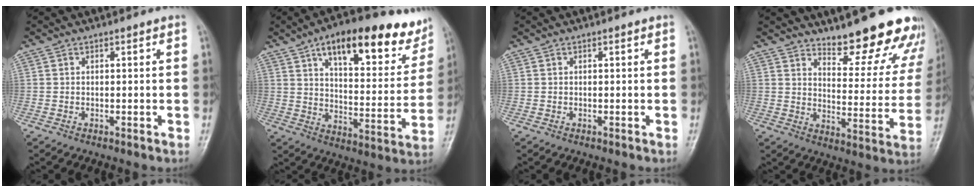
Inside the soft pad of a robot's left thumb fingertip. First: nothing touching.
{"total": 20.4, "force": [12.4, 7.8, 14.1], "torque": [-0.160, -0.040, 0.185]}
{"total": 0.0}
{"total": 17.6, "force": [15.3, 4.9, 7.3], "torque": [-0.041, -0.126, 0.191]}